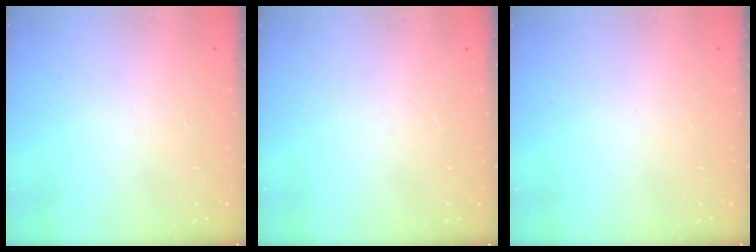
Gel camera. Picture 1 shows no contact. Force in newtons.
{"total": 0.0}
{"total": 0.0}